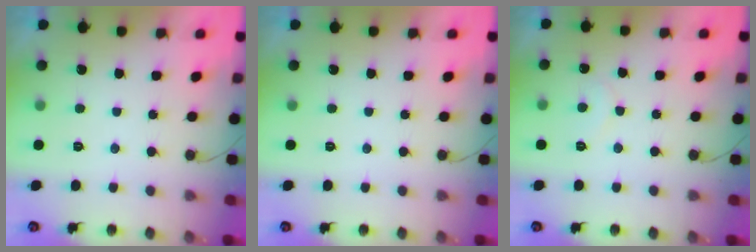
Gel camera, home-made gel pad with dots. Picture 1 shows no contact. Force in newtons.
{"total": 0.0}
{"total": 5.1, "press": 5.1, "slide": 0.4}